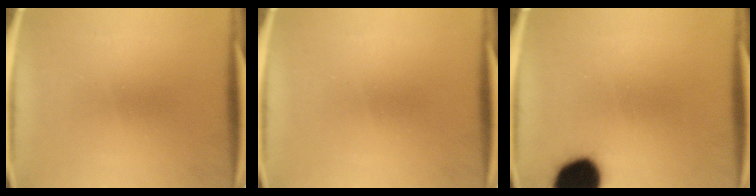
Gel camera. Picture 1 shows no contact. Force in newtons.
{"total": 0.0}
{"total": 15.5}